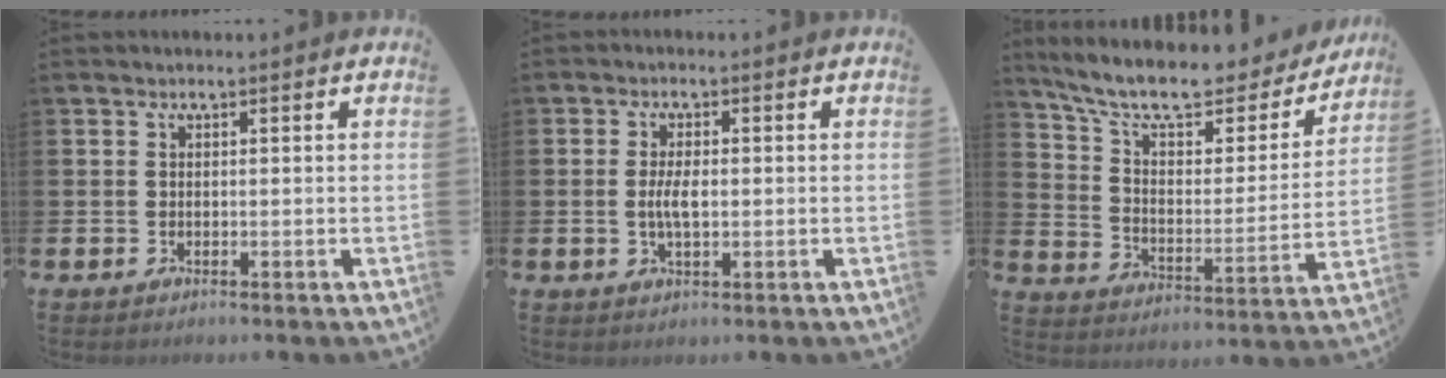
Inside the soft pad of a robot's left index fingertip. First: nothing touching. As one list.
[{"total": 3.5, "force": [-0.1, 1.4, 3.2], "torque": [-0.065, -0.001, -0.006]}, {"total": 10.9, "force": [9.3, 3.1, 4.8], "torque": [-0.121, -0.058, 0.155]}]